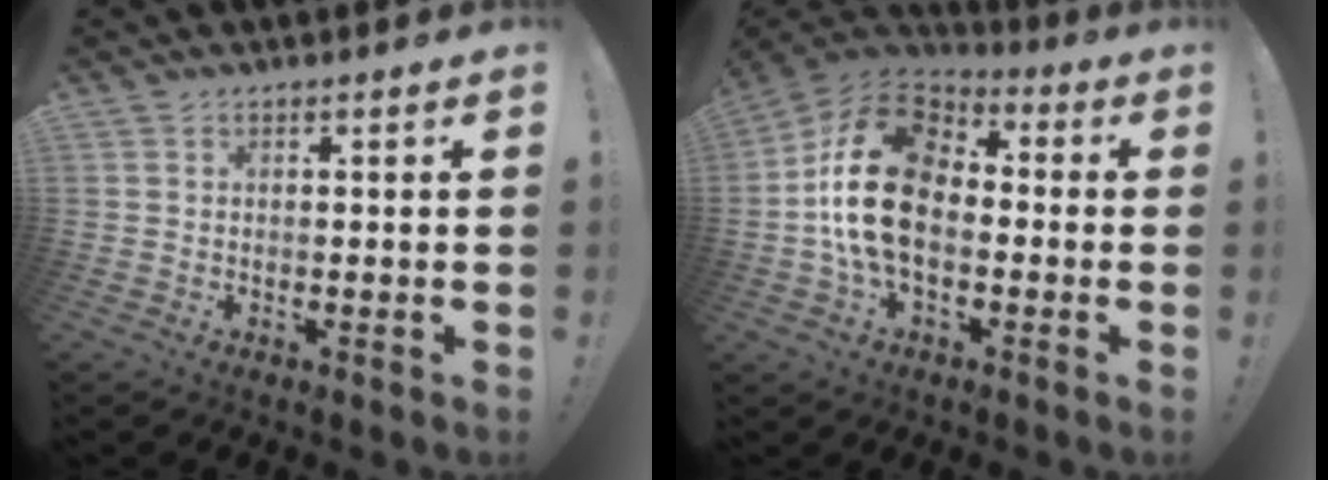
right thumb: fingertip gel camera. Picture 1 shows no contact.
{"total": 20.5, "force": [-0.8, 13.1, 15.7], "torque": [-0.297, 0.035, -0.007]}